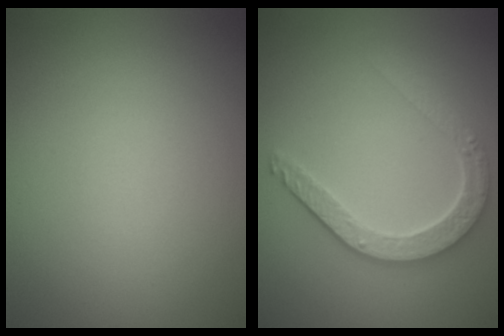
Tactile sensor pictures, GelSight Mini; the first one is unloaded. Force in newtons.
{"total": 4.2, "press": 3.5, "slide": 2.3}